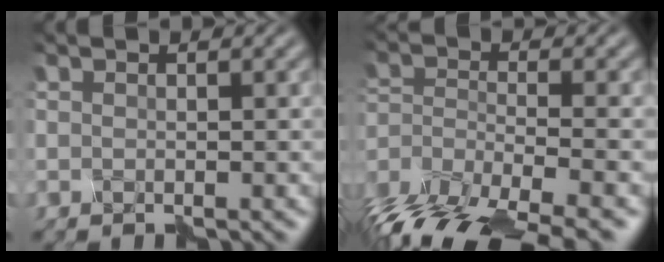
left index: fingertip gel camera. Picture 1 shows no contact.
{"total": 11.1, "force": [-8.7, 3.5, 5.8], "torque": [-0.132, -0.024, -0.150]}